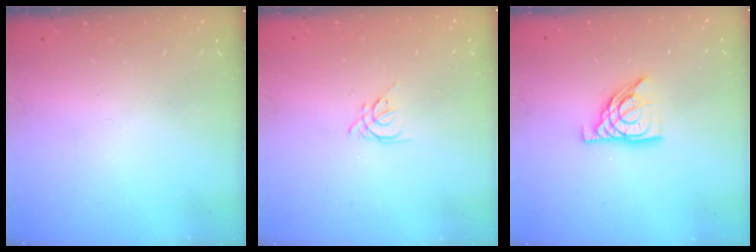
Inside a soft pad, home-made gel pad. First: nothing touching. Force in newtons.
{"total": 3.4, "press": 3.3, "slide": 0.7}
{"total": 11.1, "press": 11.0, "slide": 1.0}